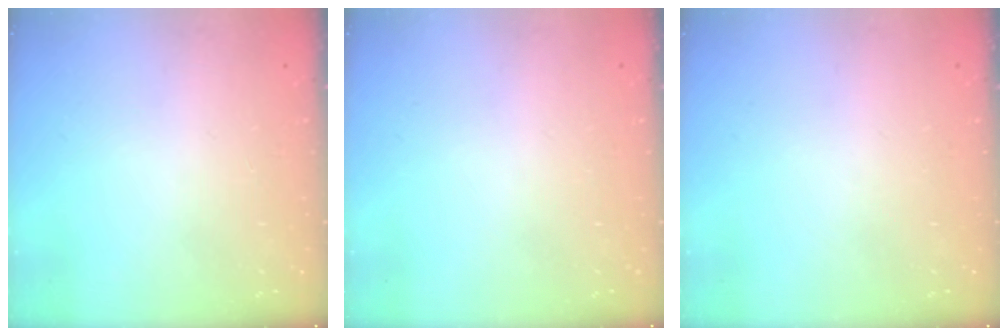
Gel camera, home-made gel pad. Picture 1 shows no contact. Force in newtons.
{"total": 0.0}
{"total": 0.0}